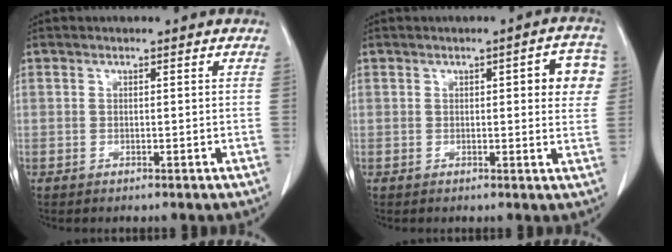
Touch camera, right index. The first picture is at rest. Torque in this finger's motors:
{"motor_torque": [0.12, 0.06, 0.07, 0.03]}